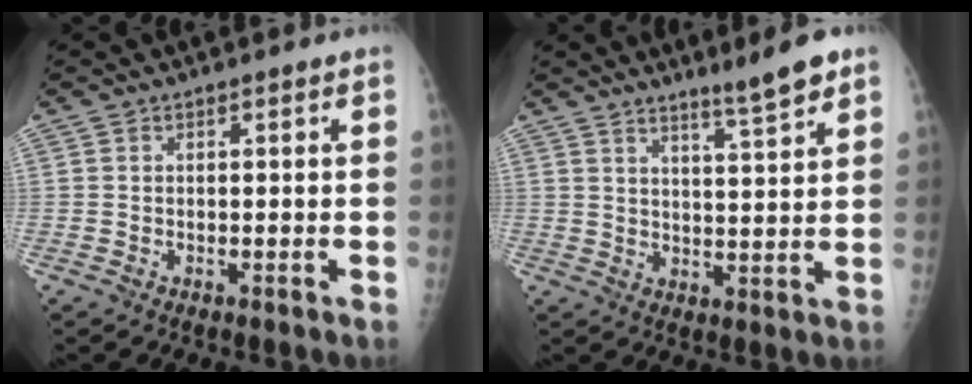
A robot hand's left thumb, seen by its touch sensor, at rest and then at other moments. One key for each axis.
{"total": 5.6, "fx": 4.3, "fy": -0.7, "fz": 3.4, "tx": -0.052, "ty": -0.040, "tz": 0.073}